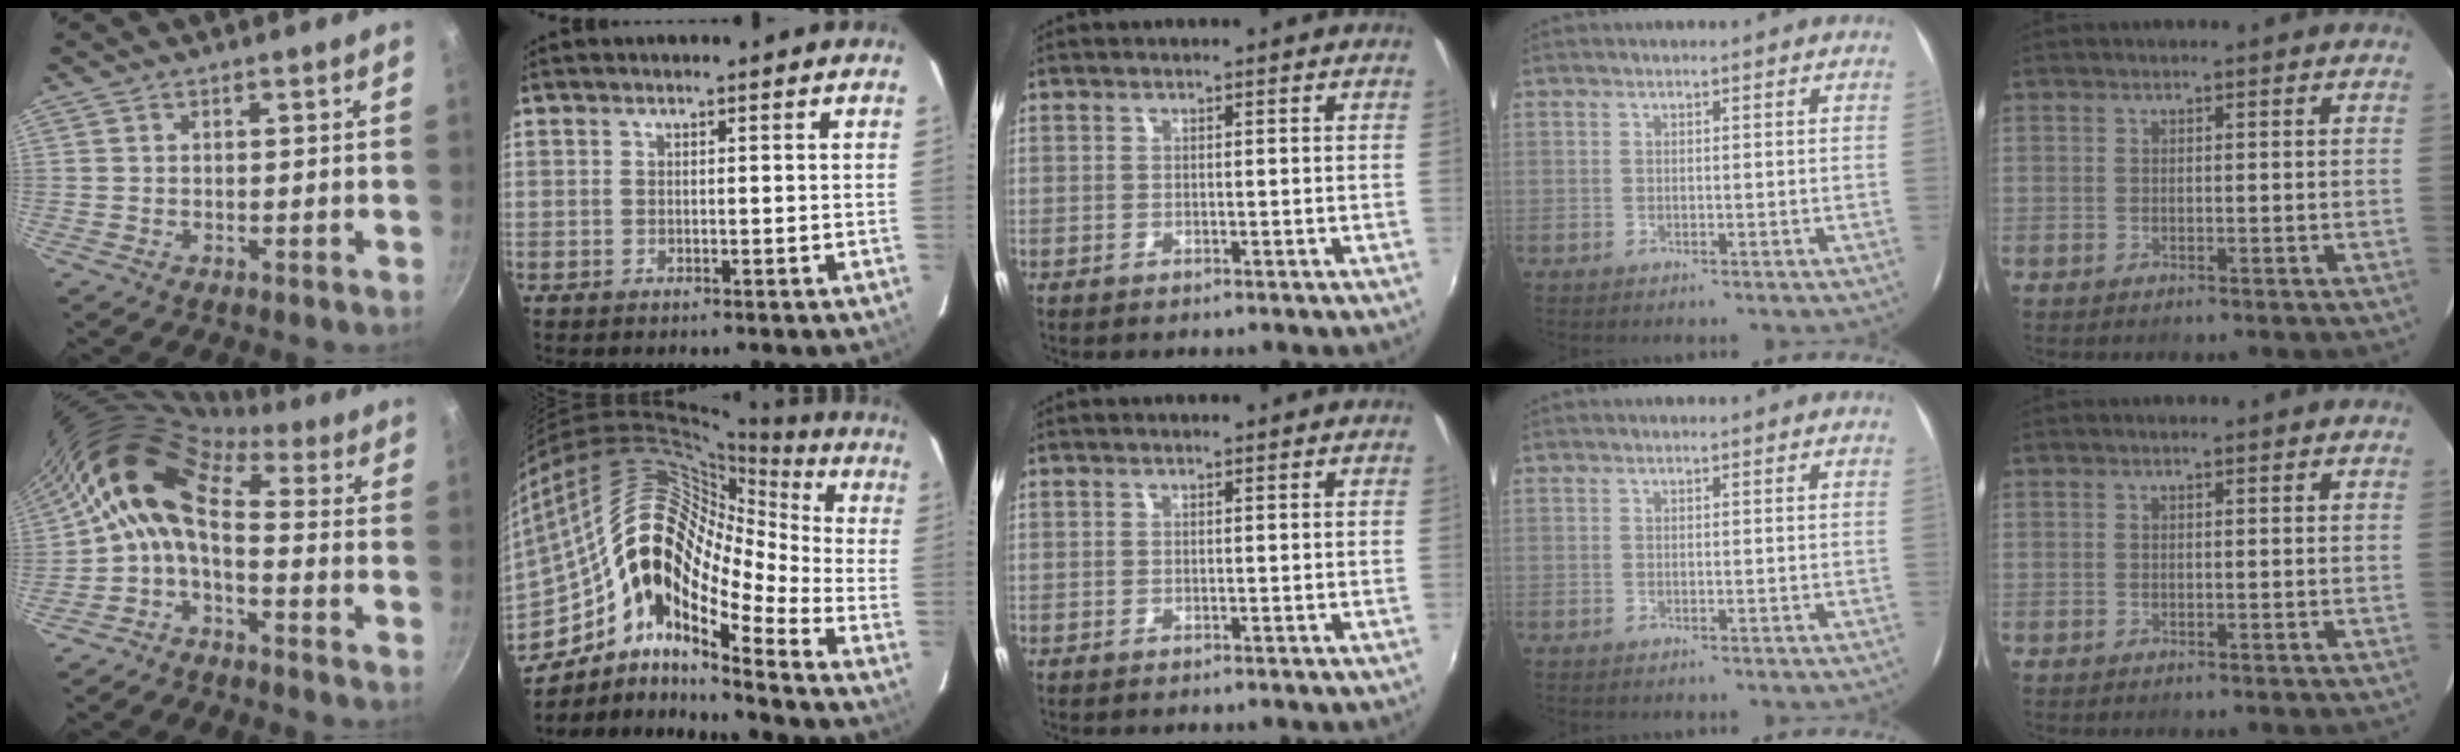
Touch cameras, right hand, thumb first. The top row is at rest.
{"thumb": {"total": 11.1, "force": [0.0, 6.3, 9.2], "torque": [-0.173, 0.032, -0.022]}, "index": {"total": 19.0, "force": [-6.4, 10.0, 14.8], "torque": [-0.234, -0.006, -0.135]}}